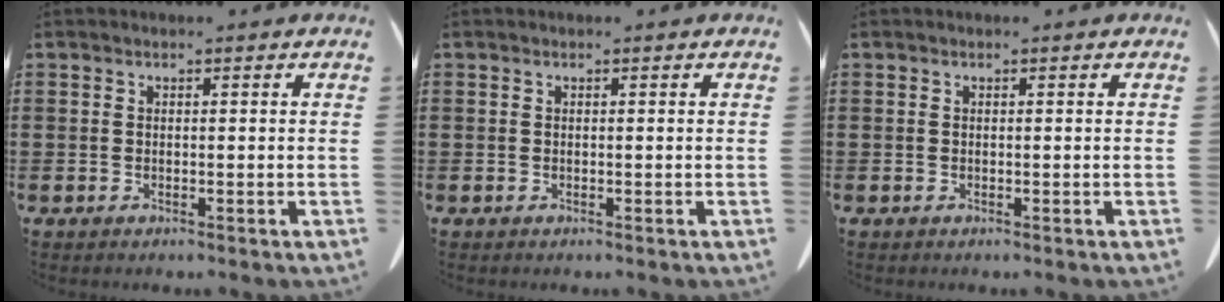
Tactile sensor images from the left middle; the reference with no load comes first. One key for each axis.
{"total": 0.0}
{"total": 0.0}